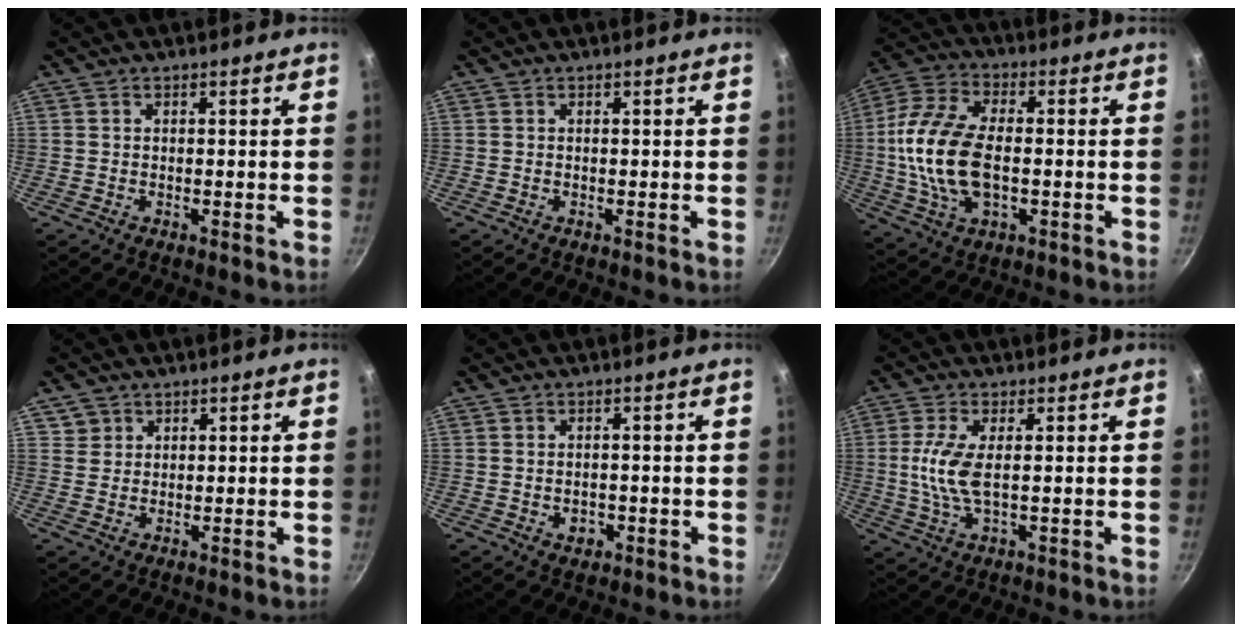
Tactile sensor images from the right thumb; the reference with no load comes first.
{"total": 0.0}
{"total": 16.7, "force": [-1.1, 9.3, 13.8], "torque": [-0.272, 0.022, -0.029]}
{"total": 2.7, "force": [1.4, 2.3, 0.1], "torque": [0.020, 0.008, 0.022]}
{"total": 2.7, "force": [-0.9, 2.0, 1.6], "torque": [-0.018, 0.005, -0.008]}
{"total": 7.0, "force": [0.4, 2.4, 6.6], "torque": [-0.152, -0.002, 0.007]}